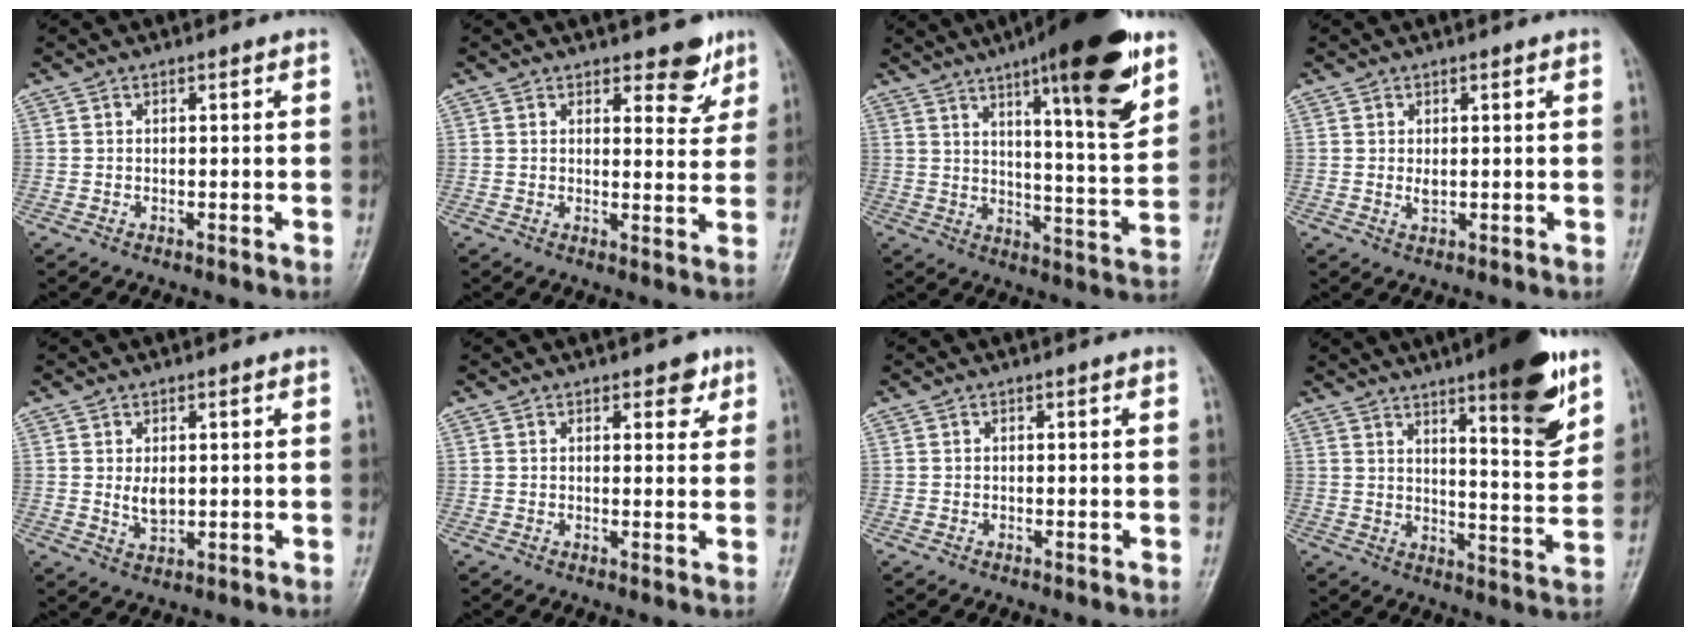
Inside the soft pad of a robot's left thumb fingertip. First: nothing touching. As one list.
[{"total": 5.7, "force": [4.1, 2.8, 2.9], "torque": [-0.006, -0.026, 0.052]}, {"total": 20.9, "force": [12.0, 4.1, 16.6], "torque": [-0.217, -0.055, 0.177]}, {"total": 1.9, "force": [0.4, 1.0, 1.5], "torque": [-0.022, -0.005, 0.009]}, {"total": 3.5, "force": [0.6, 2.2, 2.7], "torque": [-0.037, -0.010, 0.016]}, {"total": 3.4, "force": [2.0, 1.9, 2.0], "torque": [-0.004, -0.008, 0.023]}, {"total": 0.0}, {"total": 15.6, "force": [9.4, 3.2, 12.0], "torque": [-0.146, -0.057, 0.138]}]